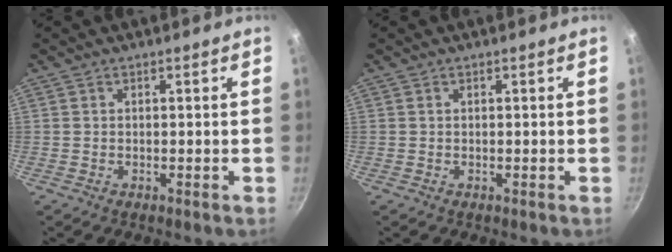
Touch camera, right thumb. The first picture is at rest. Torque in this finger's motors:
{"motor_torque": [0.41, 0.24, -0.52, 0.39, -0.02]}